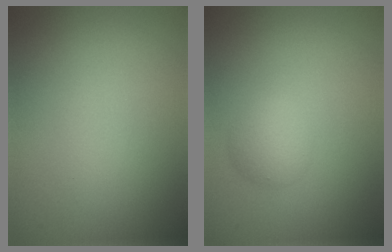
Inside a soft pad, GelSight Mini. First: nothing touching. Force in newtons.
{"total": 2.3, "press": 2.3, "slide": 0.1}